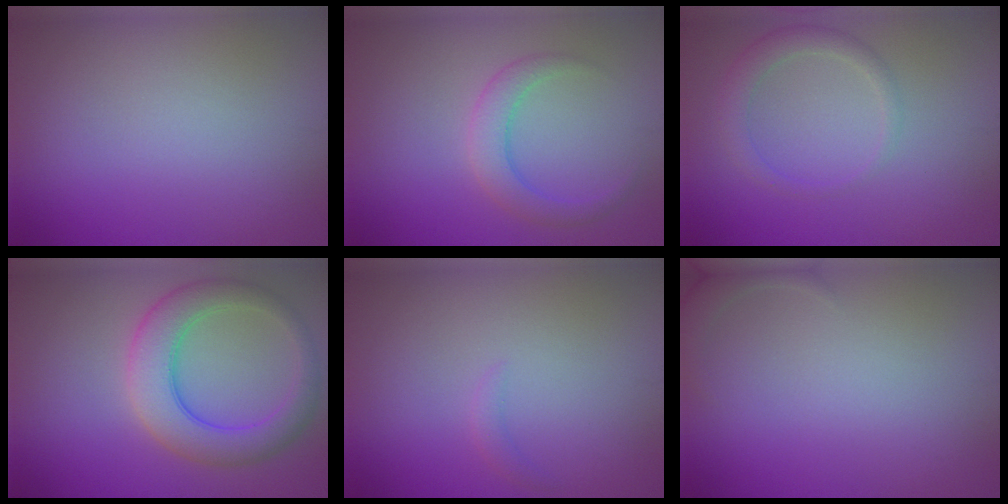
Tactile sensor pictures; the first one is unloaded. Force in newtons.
{"total": 2.7, "press": 2.7, "slide": 0.2}
{"total": 2.2, "press": 2.2, "slide": 0.3}
{"total": 5.9, "press": 5.9, "slide": 0.3}
{"total": 0.8, "press": 0.8, "slide": 0.1}
{"total": 1.7, "press": 1.7, "slide": 0.2}